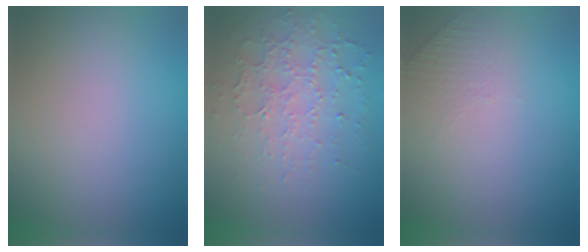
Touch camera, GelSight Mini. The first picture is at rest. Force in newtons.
{"total": 4.9, "press": 3.4, "slide": 3.5}
{"total": 1.2, "press": 0.7, "slide": 0.9}